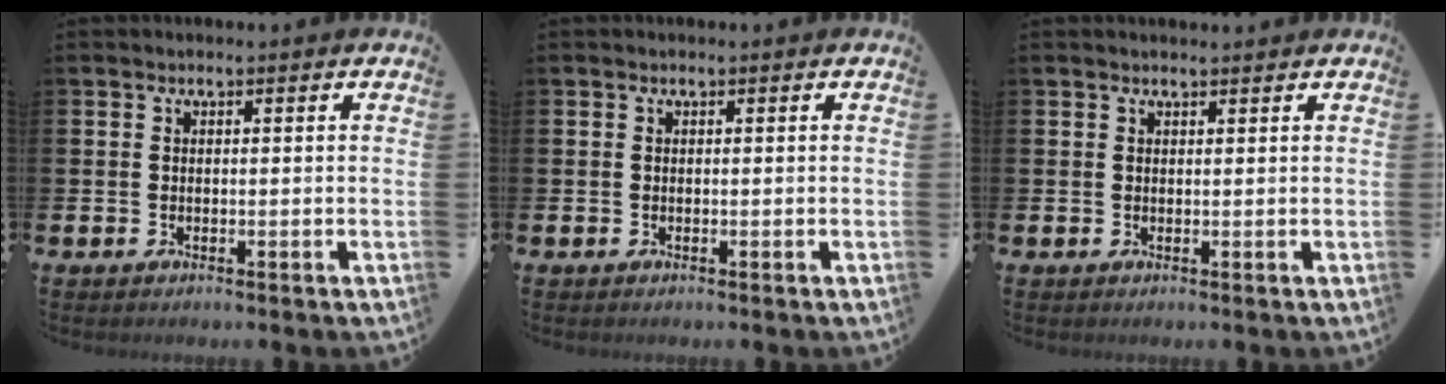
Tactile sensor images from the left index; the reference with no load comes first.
{"total": 0.0}
{"total": 0.7, "force": [0.7, -0.1, 0.2], "torque": [0.003, -0.002, 0.011]}